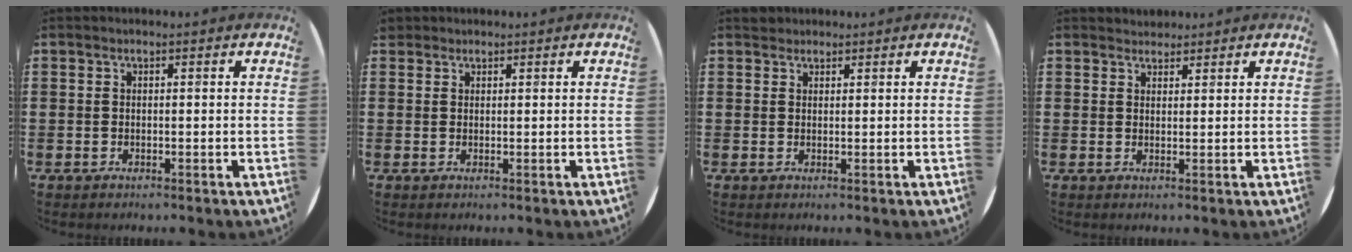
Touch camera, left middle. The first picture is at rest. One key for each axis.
{"total": 0.9, "fx": 0.8, "fy": 0.3, "fz": -0.1, "tx": -0.001, "ty": 0.002, "tz": 0.017}
{"total": 1.1, "fx": 1.0, "fy": 0.4, "fz": -0.1, "tx": 0.007, "ty": -0.001, "tz": 0.019}
{"total": 1.6, "fx": 1.6, "fy": 0.5, "fz": -0.1, "tx": 0.000, "ty": 0.004, "tz": 0.031}